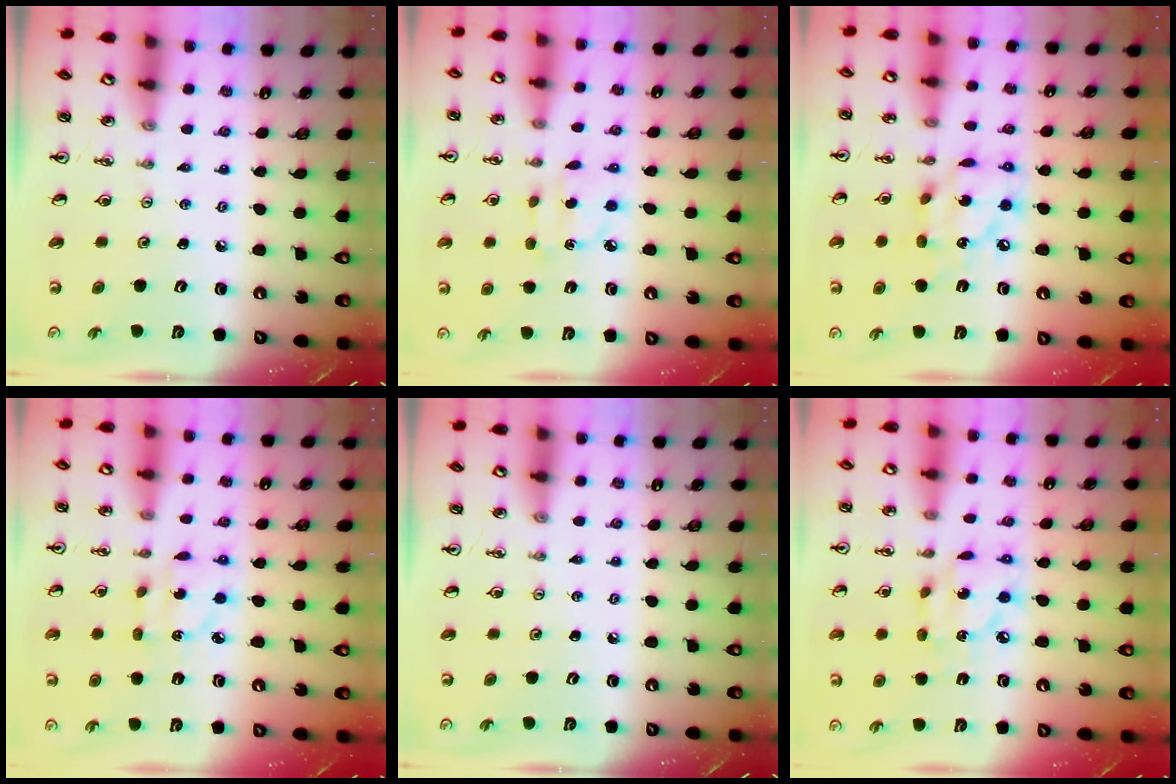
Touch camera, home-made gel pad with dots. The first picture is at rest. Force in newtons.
{"total": 2.9, "press": 2.8, "slide": 0.6}
{"total": 12.0, "press": 12.0, "slide": 0.8}
{"total": 4.6, "press": 4.6, "slide": 0.3}
{"total": 0.0}
{"total": 10.3, "press": 10.2, "slide": 0.7}